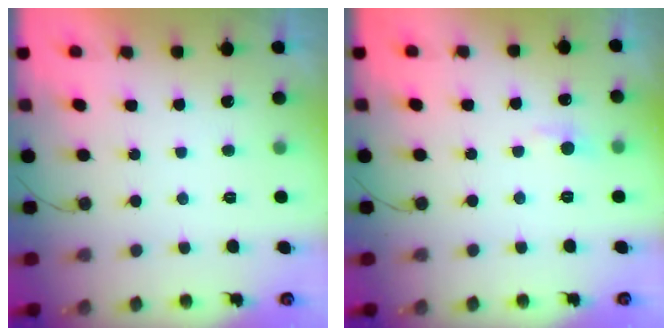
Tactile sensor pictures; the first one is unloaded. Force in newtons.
{"total": 6.3, "press": 6.3, "slide": 0.9}